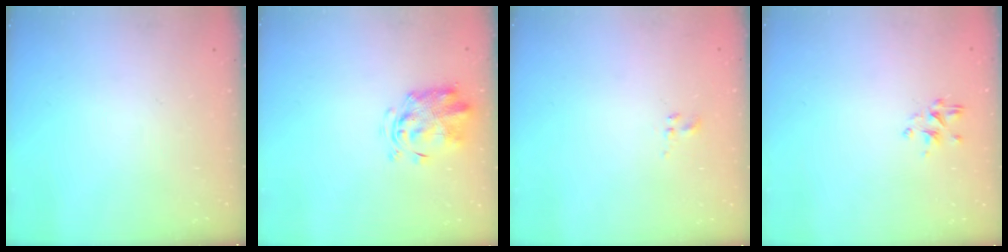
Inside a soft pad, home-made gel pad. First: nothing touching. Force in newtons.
{"total": 3.4, "press": 3.4, "slide": 0.4}
{"total": 1.0, "press": 0.8, "slide": 0.6}
{"total": 2.2, "press": 2.0, "slide": 0.9}